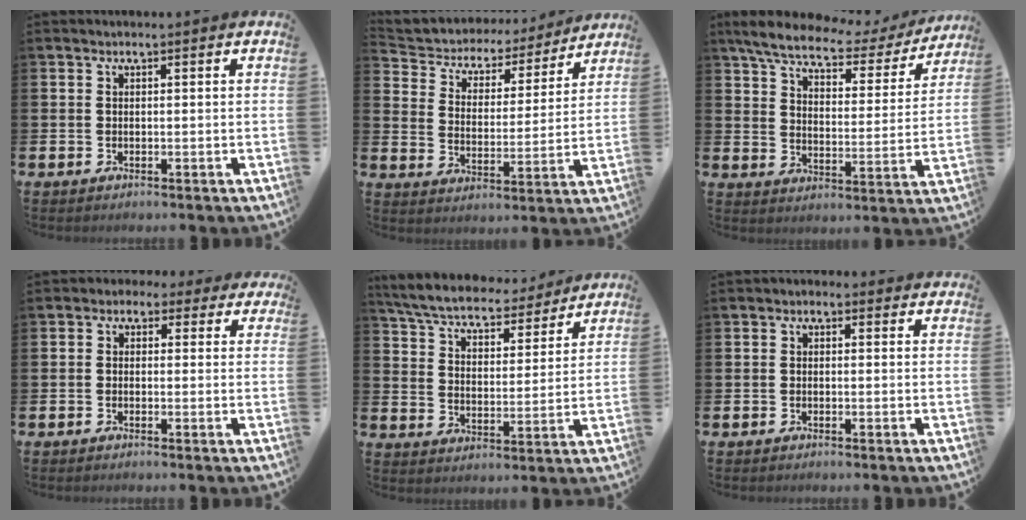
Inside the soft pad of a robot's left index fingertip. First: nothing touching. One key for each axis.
{"total": 5.2, "fx": 4.7, "fy": 2.3, "fz": 0.5, "tx": -0.042, "ty": -0.039, "tz": 0.074}
{"total": 7.3, "fx": 6.1, "fy": 1.9, "fz": 3.4, "tx": -0.084, "ty": -0.038, "tz": 0.098}
{"total": 1.2, "fx": 0.0, "fy": 1.2, "fz": 0.2, "tx": -0.005, "ty": 0.001, "tz": -0.007}
{"total": 6.8, "fx": 6.5, "fy": 1.4, "fz": 1.6, "tx": -0.061, "ty": -0.047, "tz": 0.110}
{"total": 0.7, "fx": -0.3, "fy": 0.6, "fz": 0.3, "tx": 0.002, "ty": 0.003, "tz": -0.009}